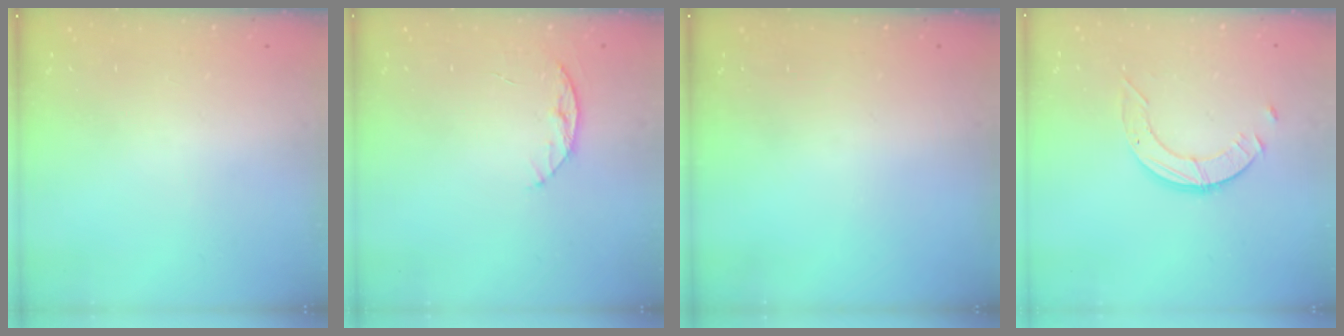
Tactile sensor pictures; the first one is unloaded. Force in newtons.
{"total": 5.6, "press": 5.6, "slide": 0.6}
{"total": 0.0}
{"total": 3.6, "press": 3.5, "slide": 0.3}